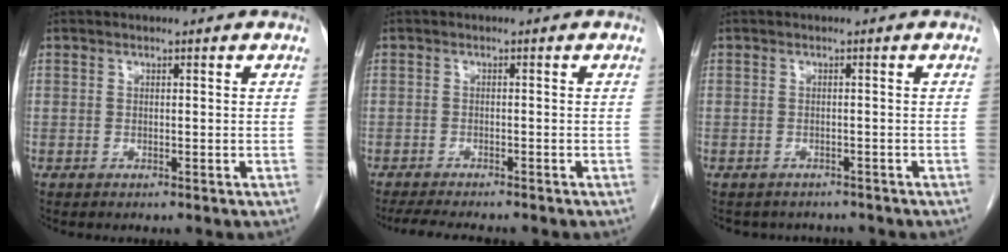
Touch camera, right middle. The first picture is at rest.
{"total": 6.5, "force": [-5.7, 0.9, 3.0], "torque": [-0.047, -0.016, -0.088]}
{"total": 4.1, "force": [-3.7, 1.8, 0.3], "torque": [-0.007, 0.003, -0.044]}